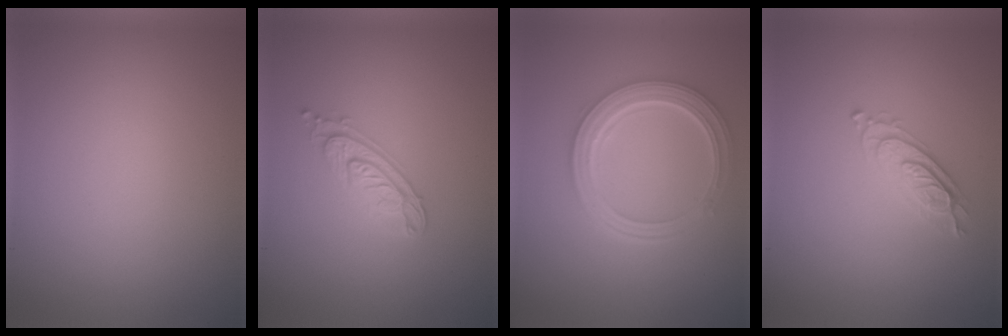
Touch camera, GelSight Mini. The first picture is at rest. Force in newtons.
{"total": 2.9, "press": 2.6, "slide": 1.4}
{"total": 4.9, "press": 4.0, "slide": 2.9}
{"total": 2.2, "press": 2.2, "slide": 0.3}